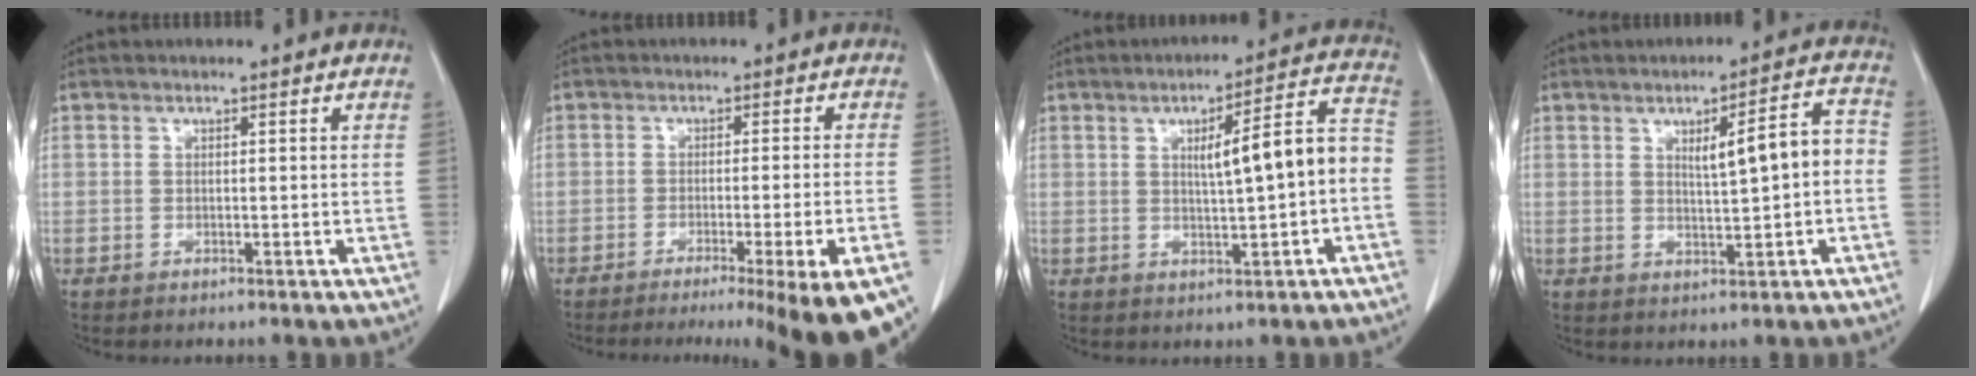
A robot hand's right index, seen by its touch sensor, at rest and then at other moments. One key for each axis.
{"total": 16.3, "fx": -11.5, "fy": -0.4, "fz": 11.6, "tx": -0.080, "ty": -0.028, "tz": -0.150}
{"total": 9.4, "fx": -0.3, "fy": 1.2, "fz": 9.3, "tx": -0.125, "ty": 0.027, "tz": -0.004}
{"total": 7.0, "fx": 0.2, "fy": 1.1, "fz": 6.9, "tx": -0.100, "ty": 0.019, "tz": 0.007}